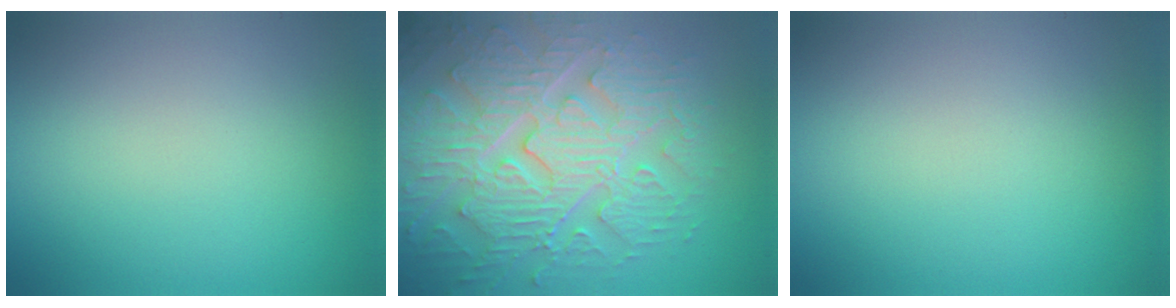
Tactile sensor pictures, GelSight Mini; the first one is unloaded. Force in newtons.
{"total": 8.8, "press": 6.5, "slide": 6.0}
{"total": 0.0}